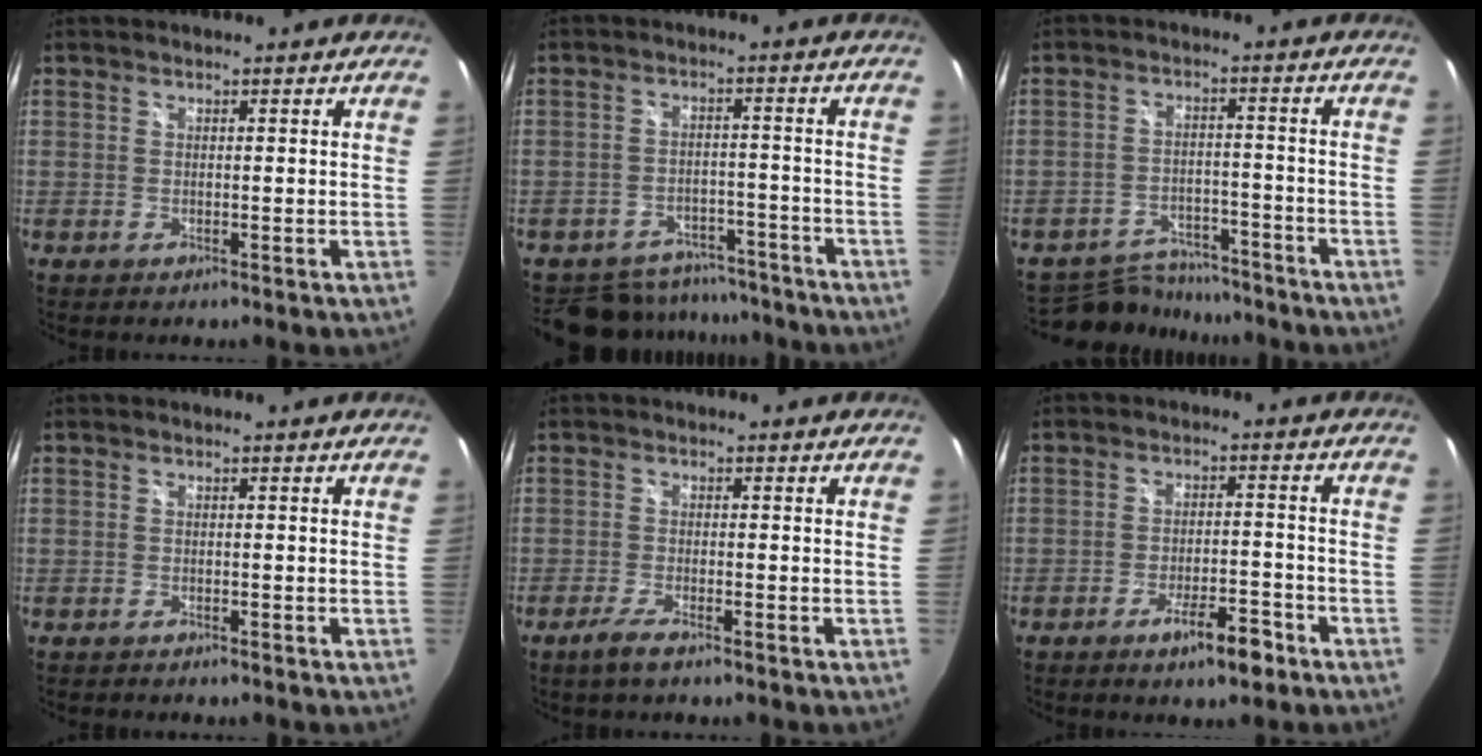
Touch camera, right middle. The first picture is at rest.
{"total": 11.2, "force": [-9.7, 5.2, 1.9], "torque": [-0.053, 0.020, -0.127]}
{"total": 10.6, "force": [-9.7, 3.6, 2.1], "torque": [-0.062, 0.011, -0.141]}
{"total": 1.2, "force": [-1.1, 0.3, 0.3], "torque": [-0.011, -0.006, -0.019]}
{"total": 3.2, "force": [-2.4, 0.2, 2.1], "torque": [-0.057, -0.007, -0.049]}
{"total": 6.3, "force": [-4.2, 1.6, 4.5], "torque": [-0.083, -0.004, -0.061]}